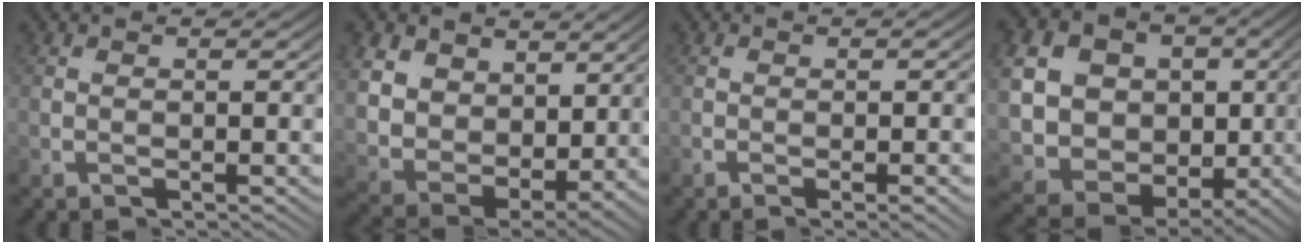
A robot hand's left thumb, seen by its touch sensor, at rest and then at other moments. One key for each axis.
{"total": 4.9, "fx": 3.2, "fy": 3.2, "fz": 1.8, "tx": -0.068, "ty": -0.008, "tz": 0.049}
{"total": 2.5, "fx": -0.8, "fy": -1.5, "fz": 1.8, "tx": -0.032, "ty": 0.010, "tz": -0.019}
{"total": 17.4, "fx": 2.8, "fy": 14.4, "fz": 9.3, "tx": -0.185, "ty": -0.014, "tz": 0.030}